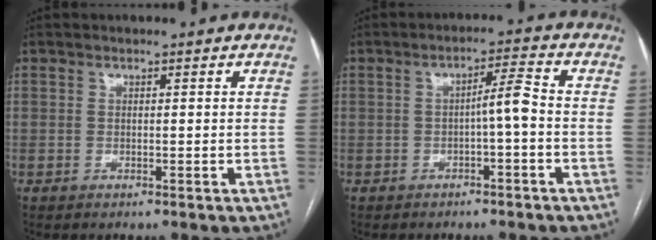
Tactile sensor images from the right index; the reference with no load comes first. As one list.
[{"total": 3.9, "force": [-0.9, 0.0, 3.8], "torque": [-0.058, 0.012, -0.014]}]